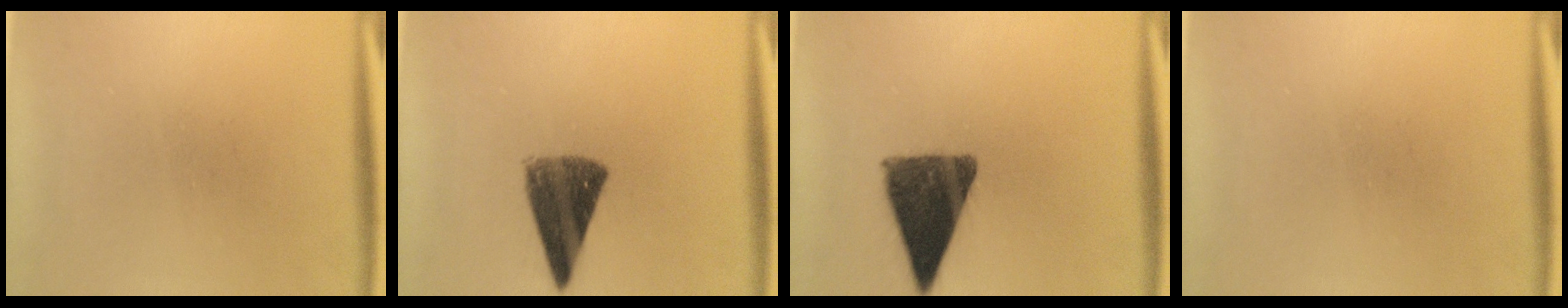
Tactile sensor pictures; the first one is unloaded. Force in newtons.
{"total": 9.5}
{"total": 12.6}
{"total": 0.0}